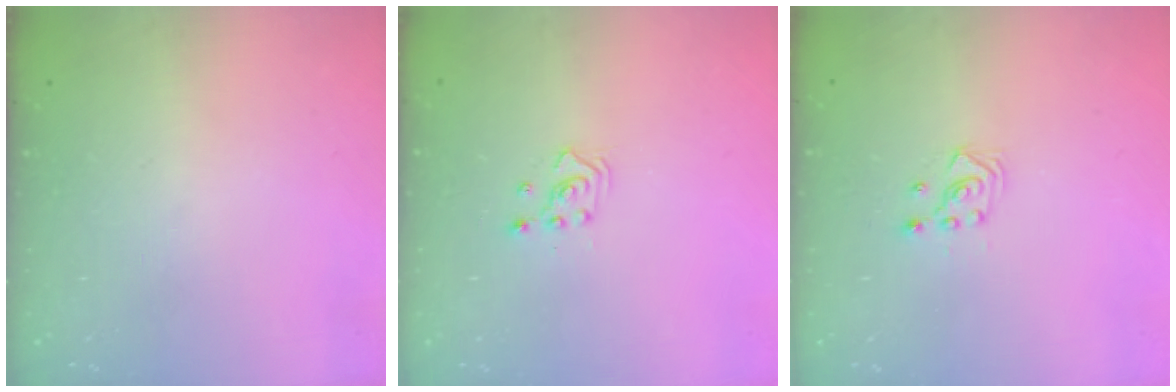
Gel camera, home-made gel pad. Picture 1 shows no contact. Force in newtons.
{"total": 2.3, "press": 2.3, "slide": 0.3}
{"total": 2.9, "press": 2.9, "slide": 0.3}